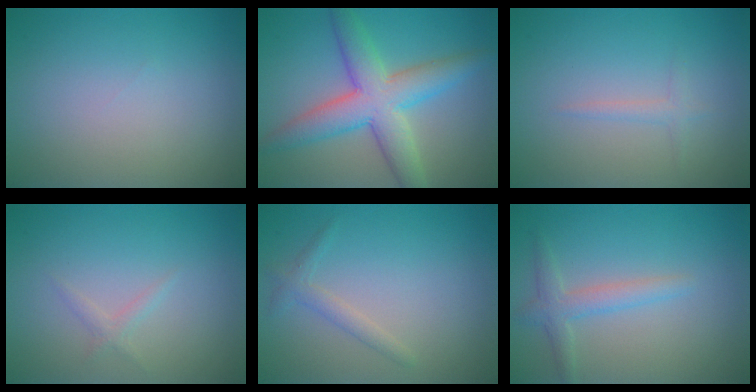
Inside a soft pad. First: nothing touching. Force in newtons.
{"total": 6.9, "press": 6.9, "slide": 0.1}
{"total": 1.3, "press": 1.3, "slide": 0.0}
{"total": 0.9, "press": 0.9, "slide": 0.0}
{"total": 1.5, "press": 1.4, "slide": 0.1}
{"total": 2.3, "press": 2.3, "slide": 0.1}